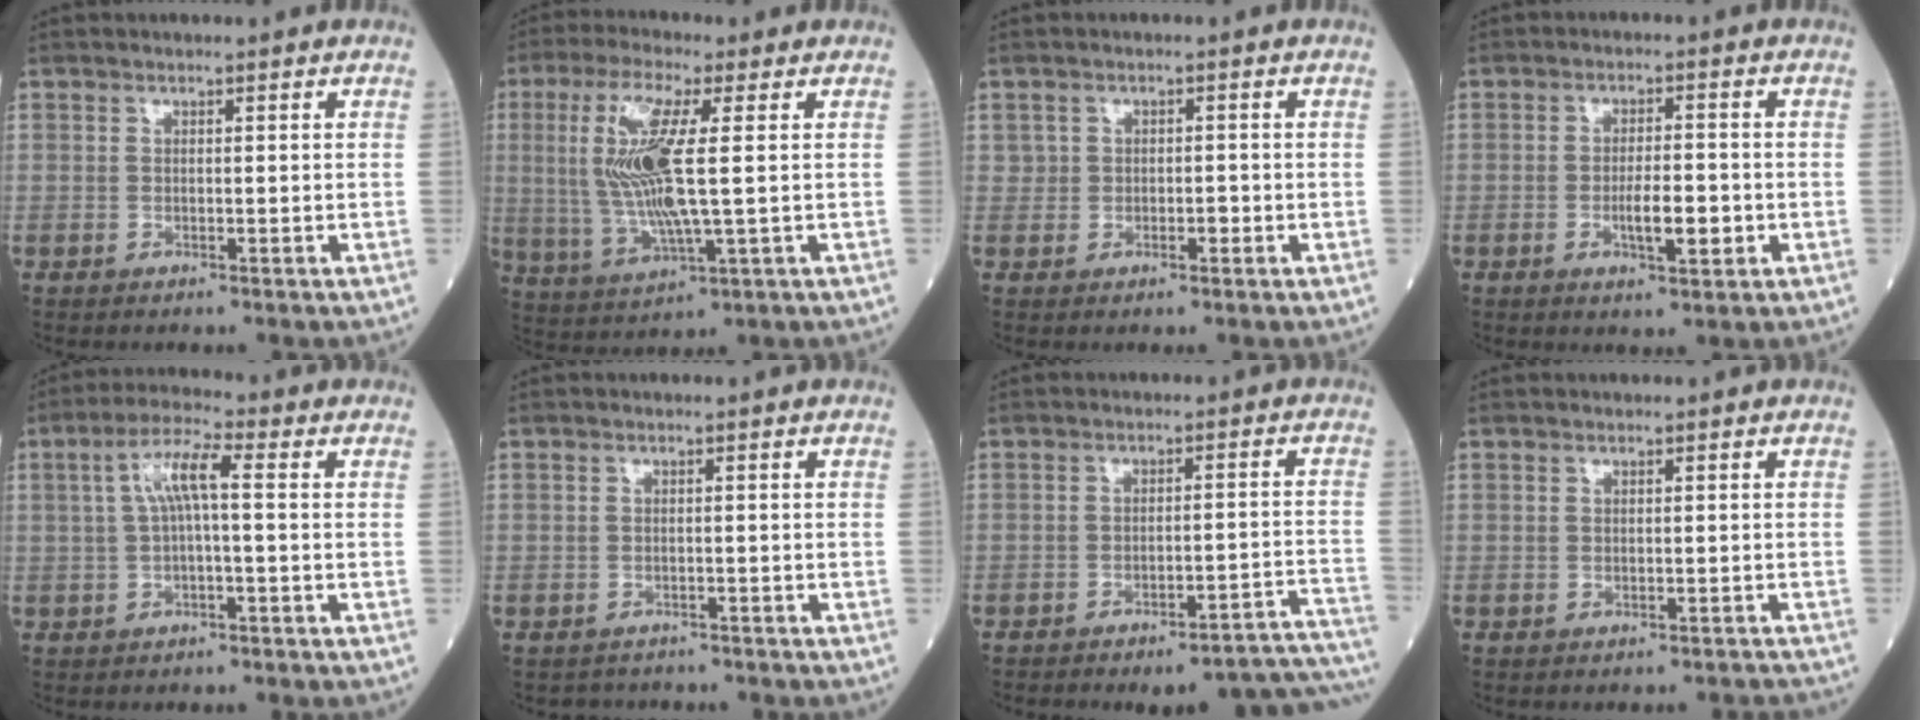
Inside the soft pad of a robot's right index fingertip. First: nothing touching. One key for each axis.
{"total": 12.3, "fx": 1.5, "fy": 1.4, "fz": 12.1, "tx": -0.269, "ty": -0.001, "tz": 0.029}
{"total": 1.5, "fx": -0.2, "fy": 1.1, "fz": 1.1, "tx": -0.018, "ty": 0.007, "tz": 0.000}
{"total": 5.3, "fx": -1.3, "fy": 1.3, "fz": 4.9, "tx": -0.083, "ty": -0.002, "tz": -0.020}
{"total": 6.0, "fx": 0.7, "fy": 0.9, "fz": 5.8, "tx": -0.115, "ty": 0.024, "tz": 0.013}
{"total": 3.2, "fx": -2.7, "fy": 1.5, "fz": -0.5, "tx": 0.000, "ty": 0.005, "tz": -0.043}
{"total": 15.7, "fx": -14.9, "fy": 0.7, "fz": 5.0, "tx": 0.000, "ty": 0.024, "tz": -0.178}
{"total": 2.3, "fx": -2.3, "fy": 0.4, "fz": 0.3, "tx": -0.003, "ty": -0.006, "tz": -0.025}